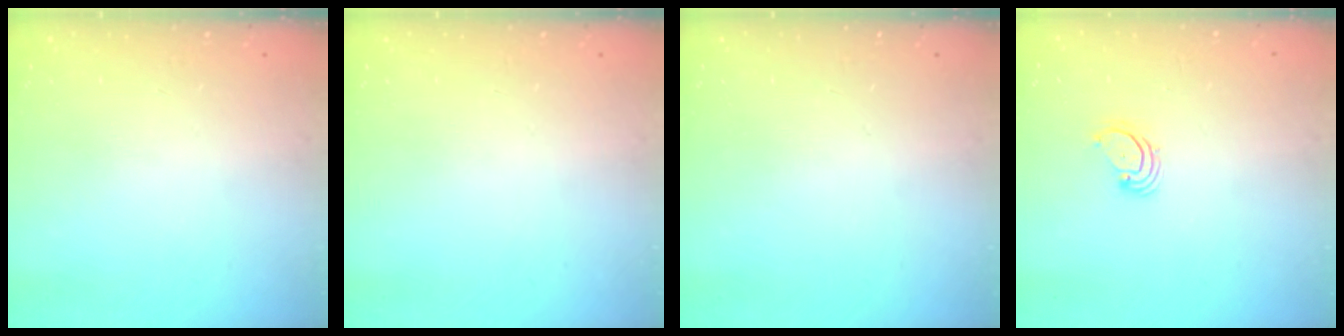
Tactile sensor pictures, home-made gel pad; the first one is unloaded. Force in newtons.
{"total": 0.0}
{"total": 0.0}
{"total": 3.0, "press": 3.0, "slide": 0.3}